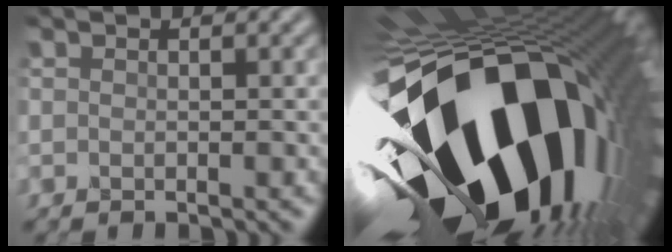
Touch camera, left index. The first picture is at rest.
{"total": 21.6, "force": [-6.4, 10.7, 17.6], "torque": [-0.322, -0.089, -0.080]}